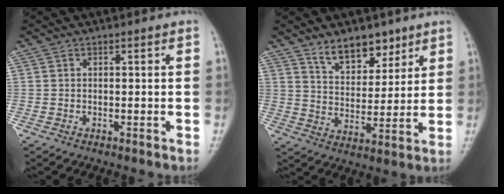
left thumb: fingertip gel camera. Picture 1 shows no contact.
{"total": 9.3, "force": [6.5, 5.0, 4.4], "torque": [-0.033, -0.046, 0.113]}